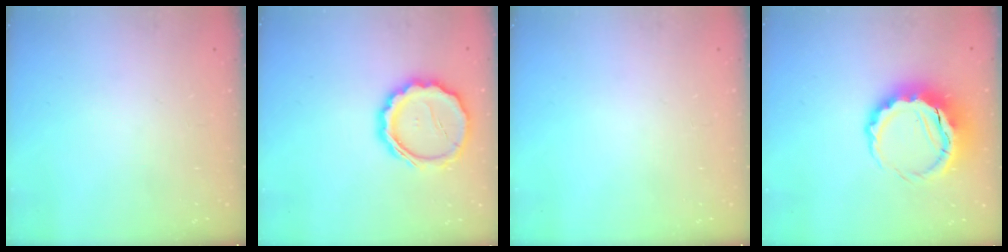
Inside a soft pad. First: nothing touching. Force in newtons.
{"total": 14.6, "press": 14.3, "slide": 2.8}
{"total": 0.0}
{"total": 8.2, "press": 7.9, "slide": 2.0}